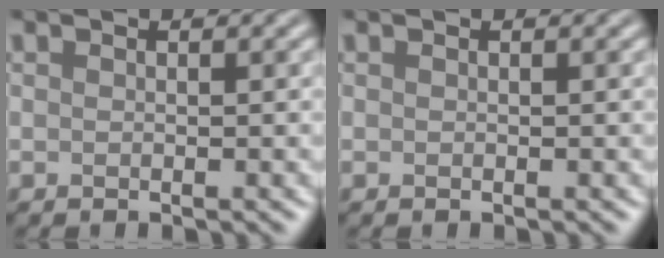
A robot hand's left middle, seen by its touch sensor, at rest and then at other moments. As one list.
[{"total": 0.0}]